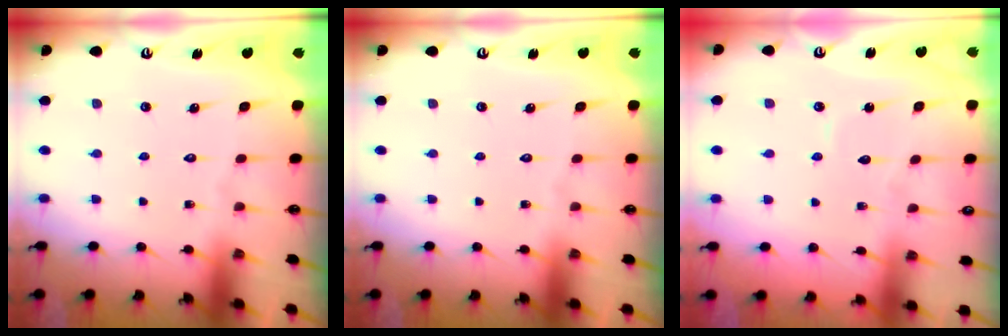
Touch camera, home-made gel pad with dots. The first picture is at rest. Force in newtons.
{"total": 0.0}
{"total": 4.0, "press": 4.0, "slide": 0.2}